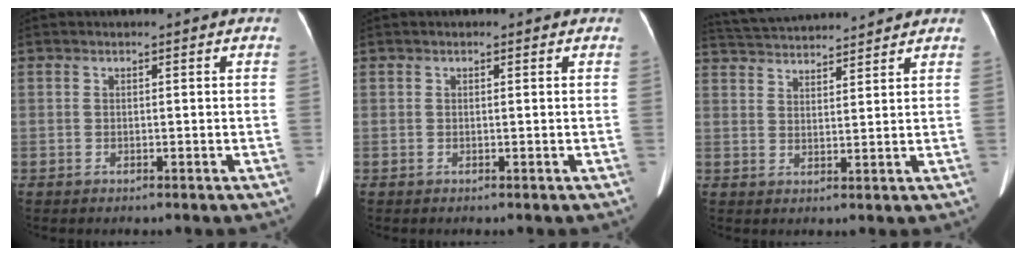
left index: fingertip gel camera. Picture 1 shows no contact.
{"total": 0.9, "force": [0.7, 0.2, 0.5], "torque": [-0.007, 0.004, 0.006]}
{"total": 12.9, "force": [12.2, 1.2, 4.1], "torque": [-0.079, 0.029, 0.191]}